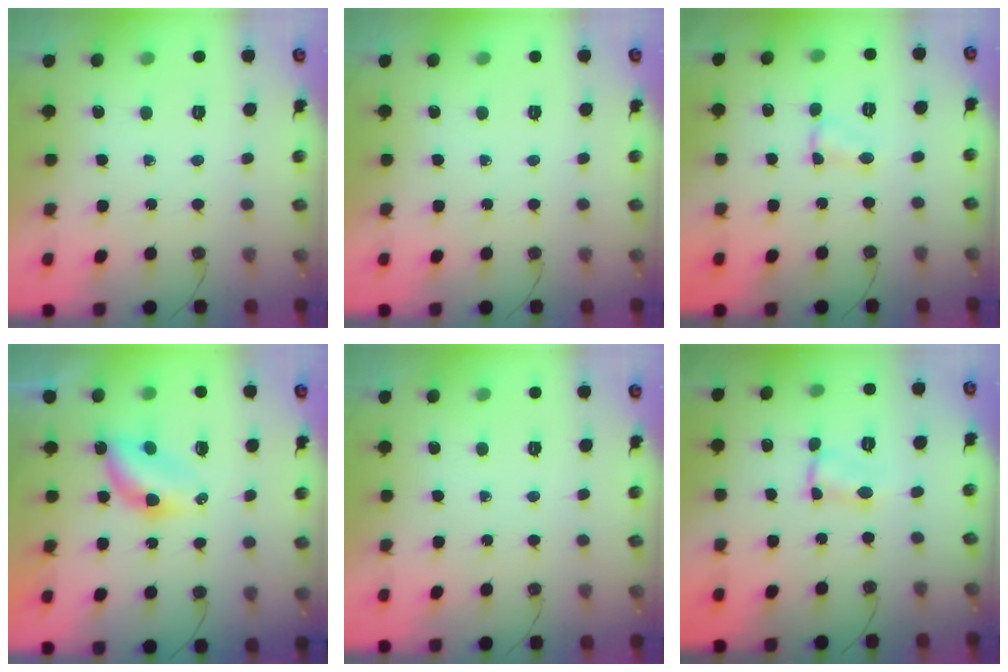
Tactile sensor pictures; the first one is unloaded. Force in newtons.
{"total": 0.0}
{"total": 3.3, "press": 3.3, "slide": 0.5}
{"total": 5.5, "press": 5.5, "slide": 0.4}
{"total": 0.0}
{"total": 1.5, "press": 1.5, "slide": 0.2}